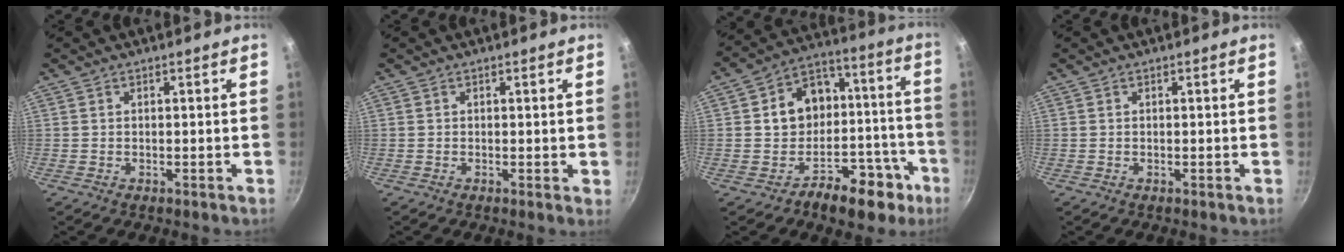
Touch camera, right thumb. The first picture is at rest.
{"total": 0.9, "force": [0.1, 0.3, 0.9], "torque": [-0.010, -0.002, -0.001]}
{"total": 17.5, "force": [-6.0, 14.1, 8.4], "torque": [-0.038, 0.091, -0.070]}
{"total": 0.0}